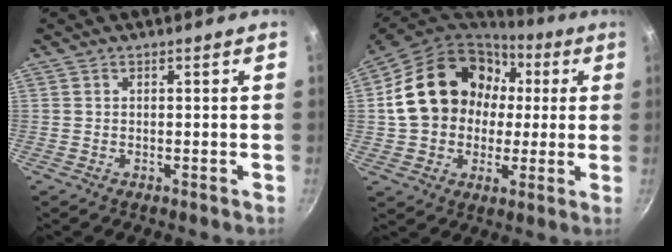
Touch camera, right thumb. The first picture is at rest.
{"total": 22.3, "force": [3.4, 17.8, 13.0], "torque": [-0.202, 0.038, 0.059]}